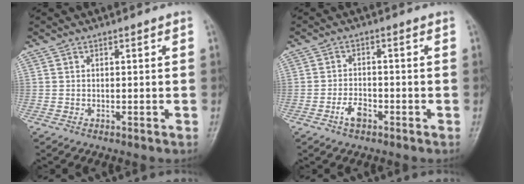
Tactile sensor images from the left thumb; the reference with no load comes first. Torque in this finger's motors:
{"motor_torque": [0.02, 0.19, 0.43, 0.27, 0.01]}